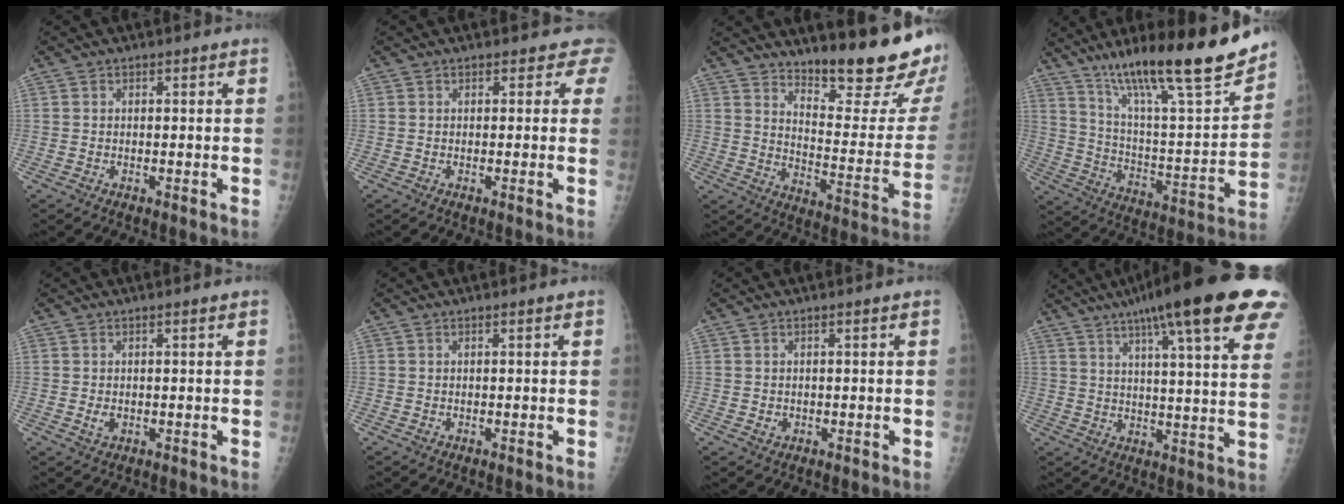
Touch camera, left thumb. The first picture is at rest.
{"total": 2.3, "force": [1.8, 1.4, 0.1], "torque": [0.028, -0.008, 0.000]}
{"total": 22.2, "force": [17.3, 4.2, 13.3], "torque": [-0.160, -0.143, 0.240]}
{"total": 25.4, "force": [18.2, 4.0, 17.3], "torque": [-0.255, -0.070, 0.304]}
{"total": 1.2, "force": [-0.1, 0.8, 0.9], "torque": [-0.005, 0.001, 0.001]}
{"total": 0.0}
{"total": 0.7, "force": [-0.1, 0.7, 0.2], "torque": [0.007, 0.004, 0.000]}
{"total": 26.9, "force": [16.4, 4.3, 20.9], "torque": [-0.276, -0.015, 0.217]}